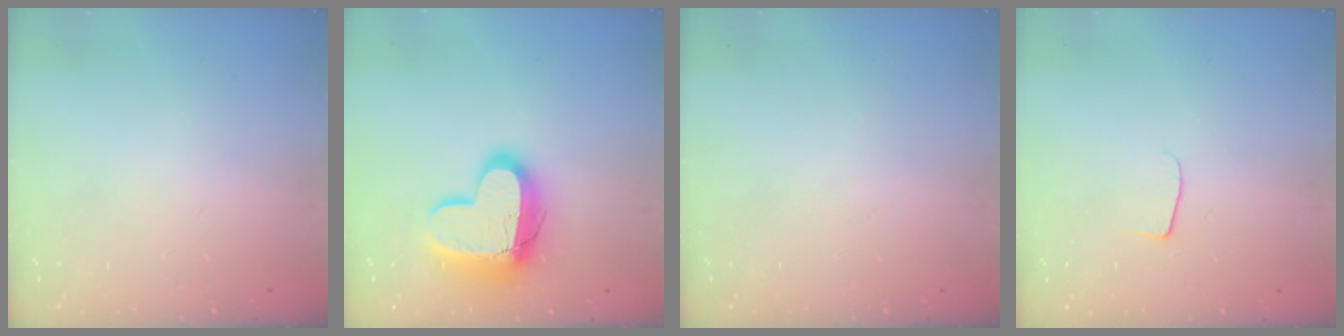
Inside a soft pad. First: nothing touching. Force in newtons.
{"total": 15.2, "press": 15.2, "slide": 1.4}
{"total": 0.0}
{"total": 4.3, "press": 4.3, "slide": 0.5}